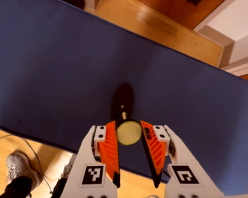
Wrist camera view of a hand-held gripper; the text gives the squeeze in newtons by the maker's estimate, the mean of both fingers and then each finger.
{"total": 7.7, "left": 7.6, "right": 7.8}